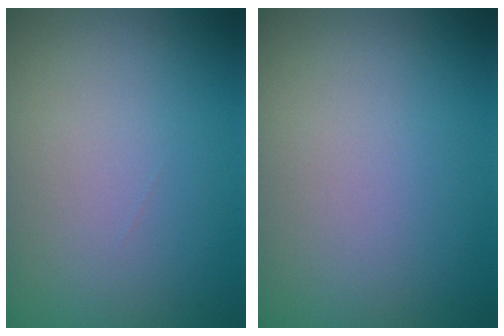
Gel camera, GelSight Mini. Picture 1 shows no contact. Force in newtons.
{"total": 0.0}